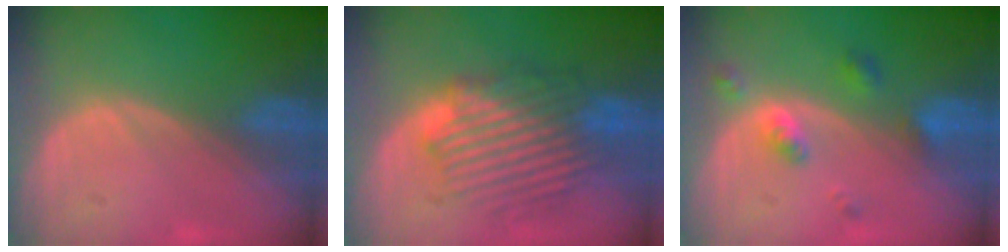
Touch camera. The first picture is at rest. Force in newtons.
{"total": 8.6, "press": 8.5, "slide": 1.5}
{"total": 4.3, "press": 3.9, "slide": 1.7}